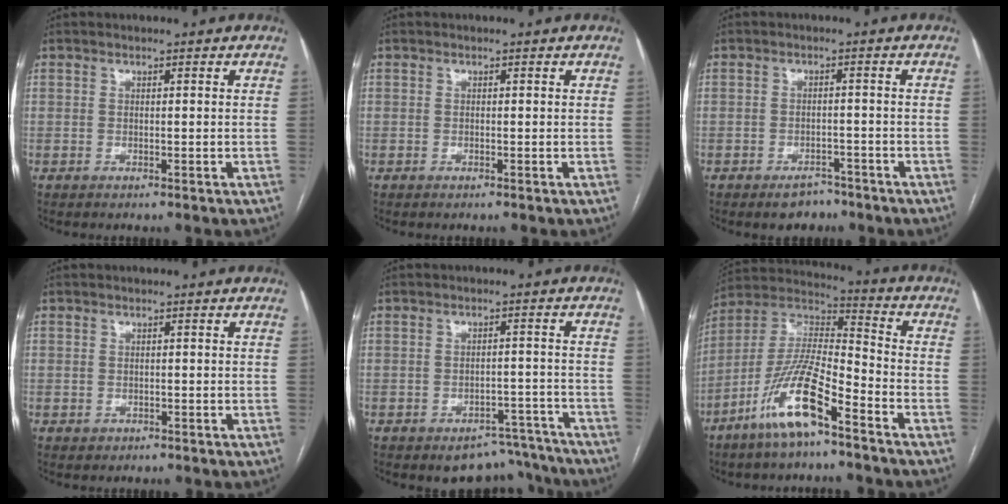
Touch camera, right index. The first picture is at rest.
{"total": 0.0}
{"total": 3.8, "force": [-2.9, 2.0, 1.4], "torque": [-0.018, 0.003, -0.037]}
{"total": 1.1, "force": [-0.3, 1.0, 0.1], "torque": [-0.003, 0.004, 0.000]}
{"total": 7.6, "force": [-6.7, 3.4, 0.8], "torque": [0.021, 0.027, -0.084]}
{"total": 13.9, "force": [-8.1, 2.4, 11.1], "torque": [-0.228, -0.008, -0.153]}